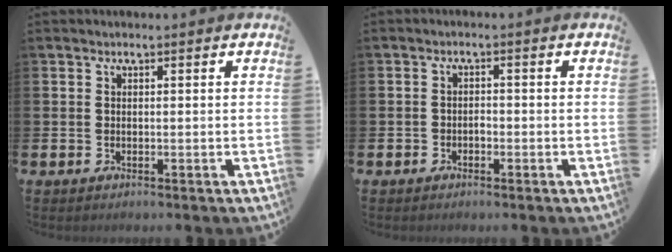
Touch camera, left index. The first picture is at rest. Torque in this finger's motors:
{"motor_torque": [-0.22, 0.12, -0.02, 0.03]}